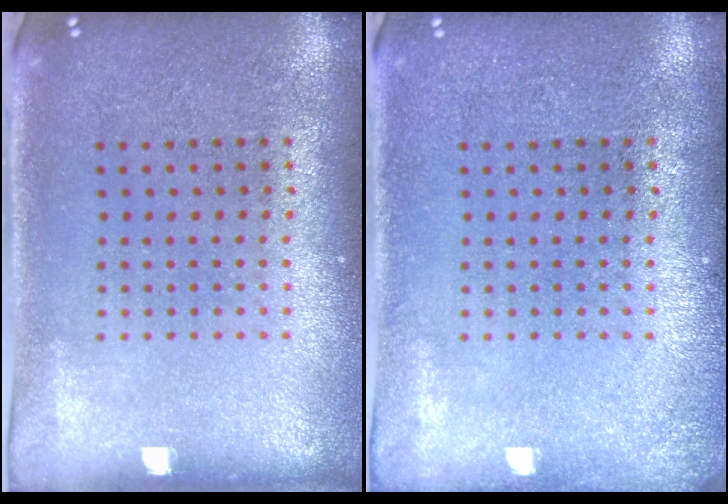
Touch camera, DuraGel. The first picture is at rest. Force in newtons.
{"total": 0.9, "press": 0.9, "slide": 0.2}